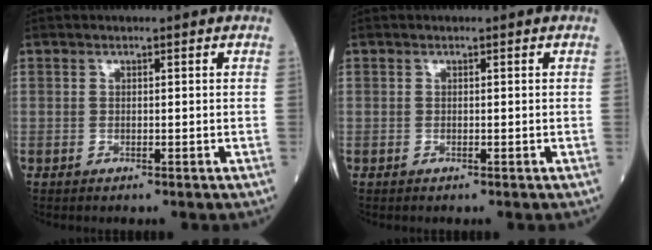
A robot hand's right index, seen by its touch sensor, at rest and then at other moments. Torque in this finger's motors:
{"motor_torque": [0.00, 0.00, -0.04, -0.01]}